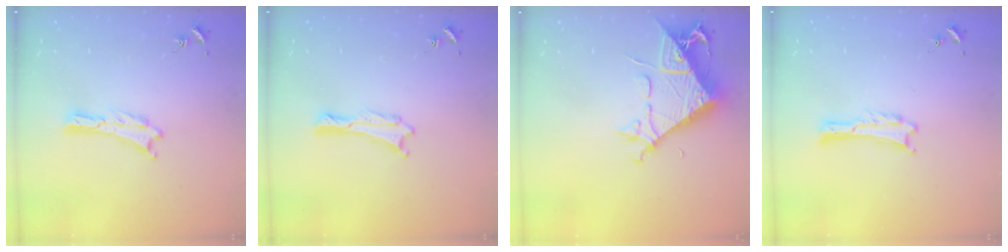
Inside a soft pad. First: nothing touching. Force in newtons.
{"total": 0.0}
{"total": 9.8, "press": 9.7, "slide": 0.9}
{"total": 0.0}